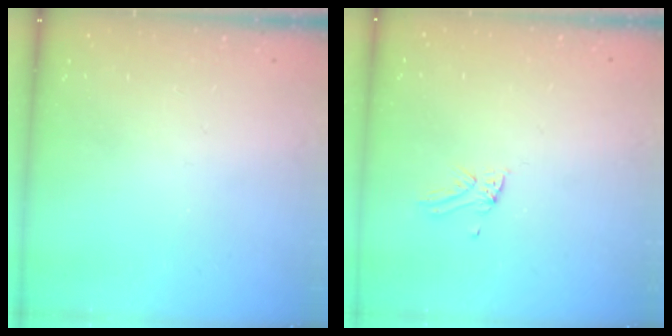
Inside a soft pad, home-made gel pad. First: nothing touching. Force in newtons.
{"total": 2.0, "press": 2.0, "slide": 0.1}